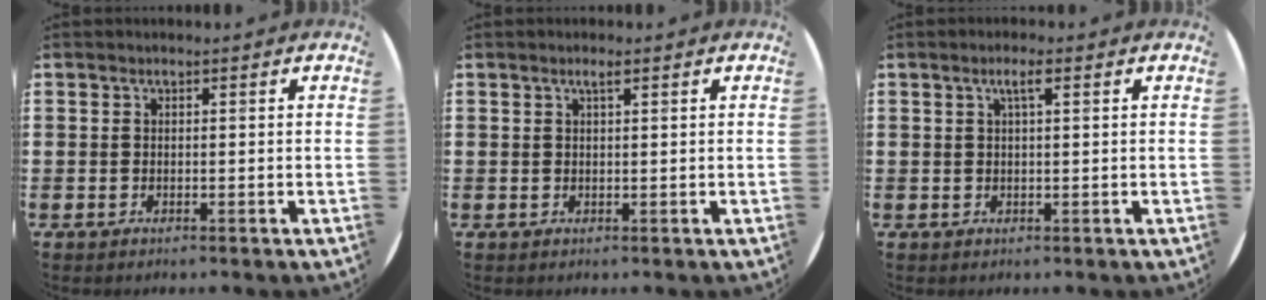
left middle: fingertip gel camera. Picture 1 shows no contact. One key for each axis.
{"total": 1.1, "fx": 0.6, "fy": 0.1, "fz": 0.9, "tx": -0.019, "ty": 0.002, "tz": 0.011}
{"total": 1.9, "fx": 0.9, "fy": 0.3, "fz": 1.7, "tx": -0.034, "ty": 0.006, "tz": 0.013}